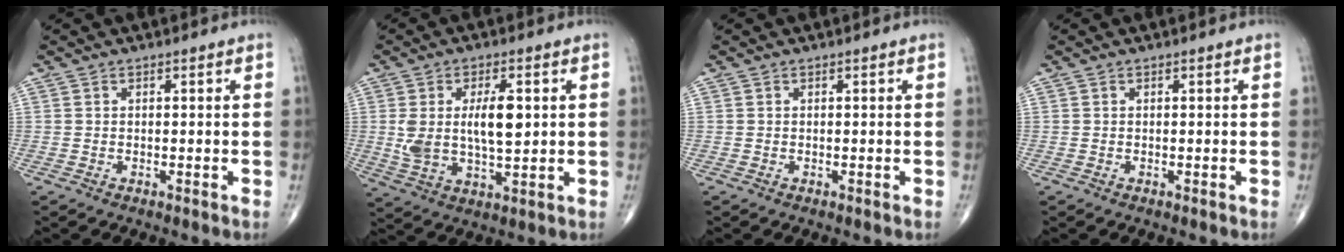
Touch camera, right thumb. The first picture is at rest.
{"total": 10.7, "force": [1.6, 4.8, 9.4], "torque": [-0.174, -0.004, 0.035]}
{"total": 0.0}
{"total": 0.0}